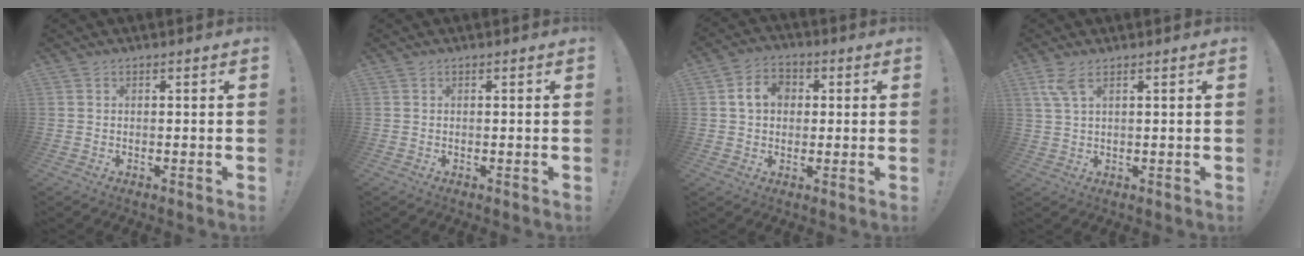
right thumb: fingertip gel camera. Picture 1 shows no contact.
{"total": 0.0}
{"total": 8.3, "force": [1.6, 6.5, 4.9], "torque": [-0.077, 0.016, 0.030]}
{"total": 4.5, "force": [2.4, 1.3, 3.6], "torque": [-0.082, 0.001, 0.047]}